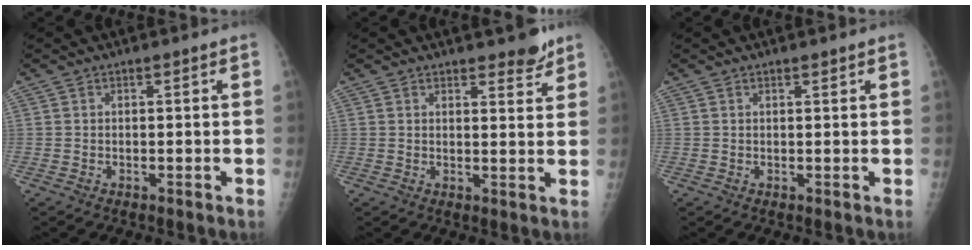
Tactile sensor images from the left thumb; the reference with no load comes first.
{"total": 3.8, "force": [3.1, 1.3, 1.7], "torque": [-0.003, -0.022, 0.042]}
{"total": 0.7, "force": [0.6, 0.2, 0.4], "torque": [-0.005, -0.003, 0.010]}